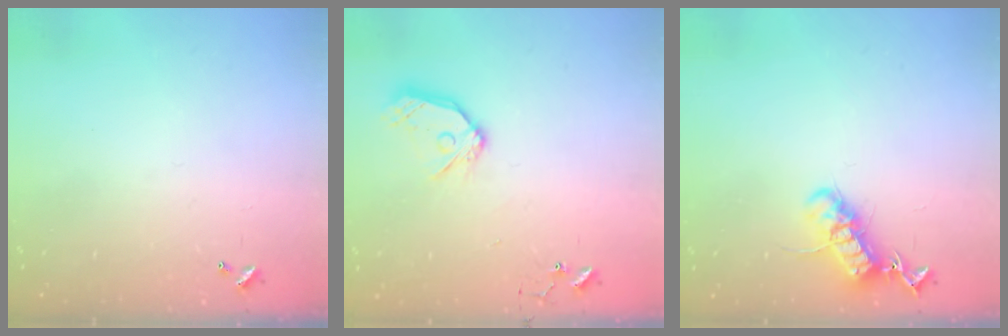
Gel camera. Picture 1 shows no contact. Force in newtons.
{"total": 12.1, "press": 12.0, "slide": 1.3}
{"total": 13.8, "press": 13.8, "slide": 0.7}